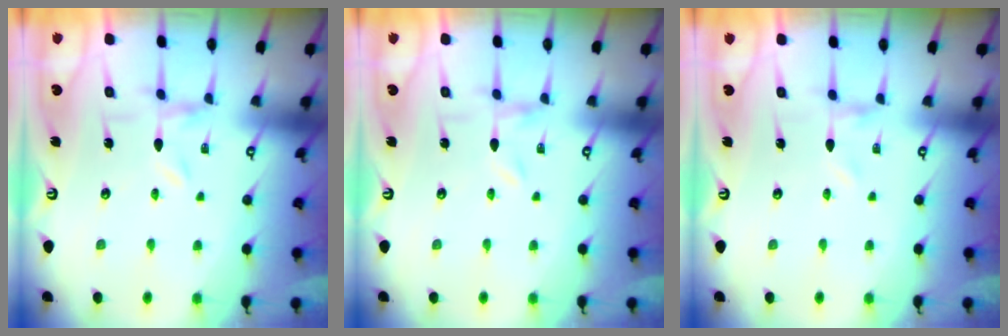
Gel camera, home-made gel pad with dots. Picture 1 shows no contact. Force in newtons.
{"total": 0.0}
{"total": 0.0}